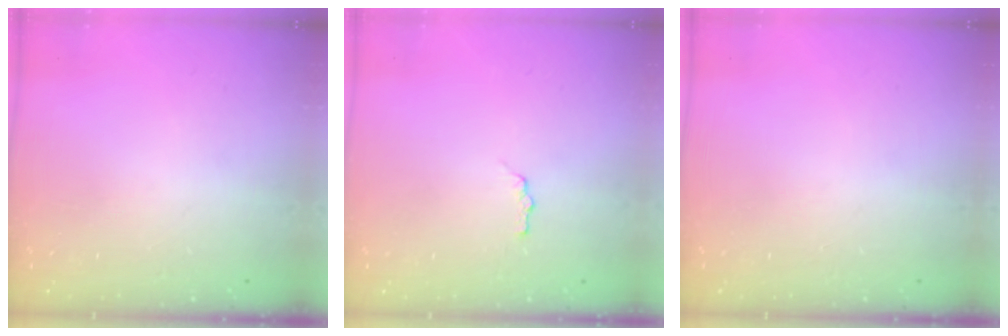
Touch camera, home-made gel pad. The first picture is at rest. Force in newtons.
{"total": 3.4, "press": 3.3, "slide": 0.5}
{"total": 0.0}